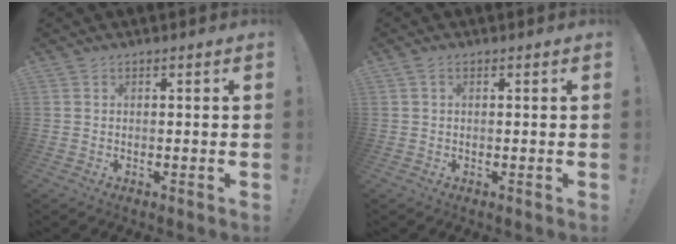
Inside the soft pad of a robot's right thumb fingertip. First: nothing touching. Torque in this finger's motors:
{"motor_torque": [-0.36, 0.21, -0.10, 0.18, 0.11]}